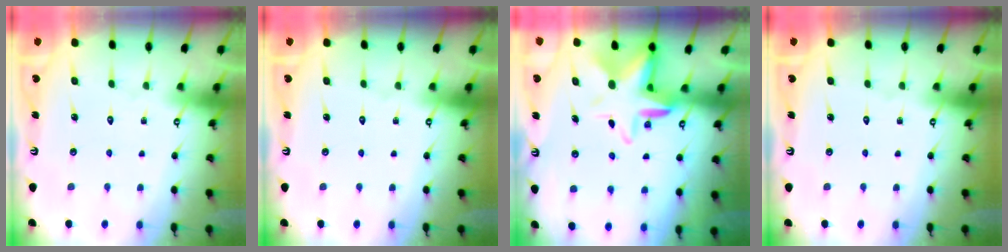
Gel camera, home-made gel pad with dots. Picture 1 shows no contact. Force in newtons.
{"total": 0.0}
{"total": 8.7, "press": 8.6, "slide": 1.5}
{"total": 0.0}